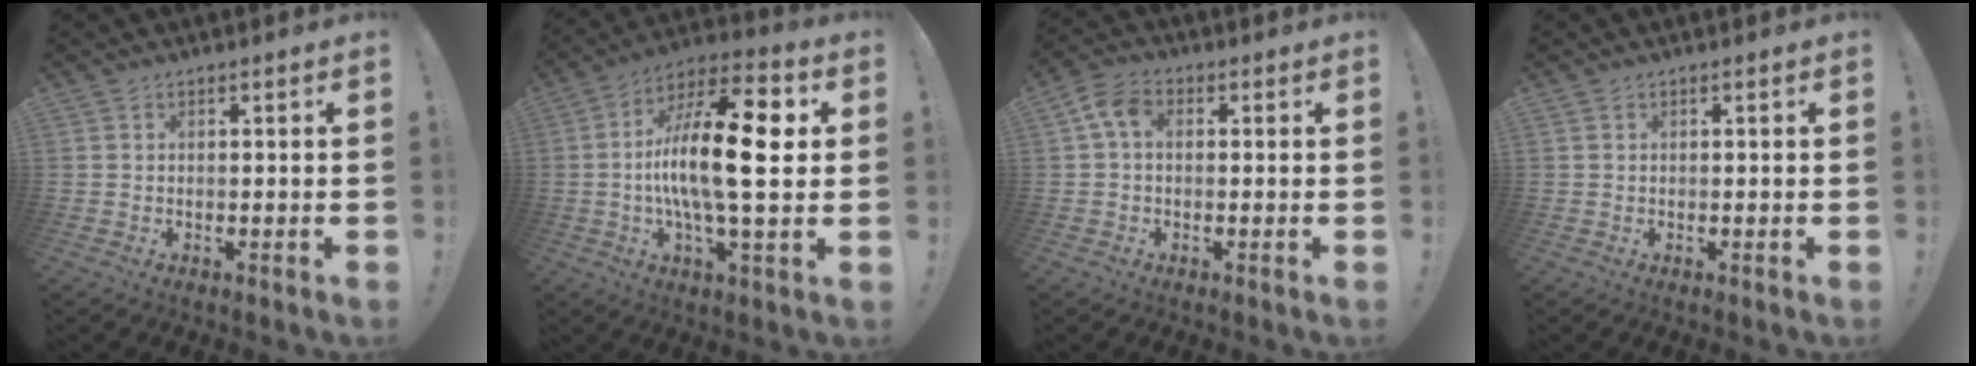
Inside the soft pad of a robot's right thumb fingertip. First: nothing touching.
{"total": 20.8, "force": [0.4, 5.9, 20.0], "torque": [-0.372, -0.004, -0.001]}
{"total": 6.3, "force": [1.0, 4.1, 4.7], "torque": [-0.097, 0.012, 0.023]}
{"total": 0.0}